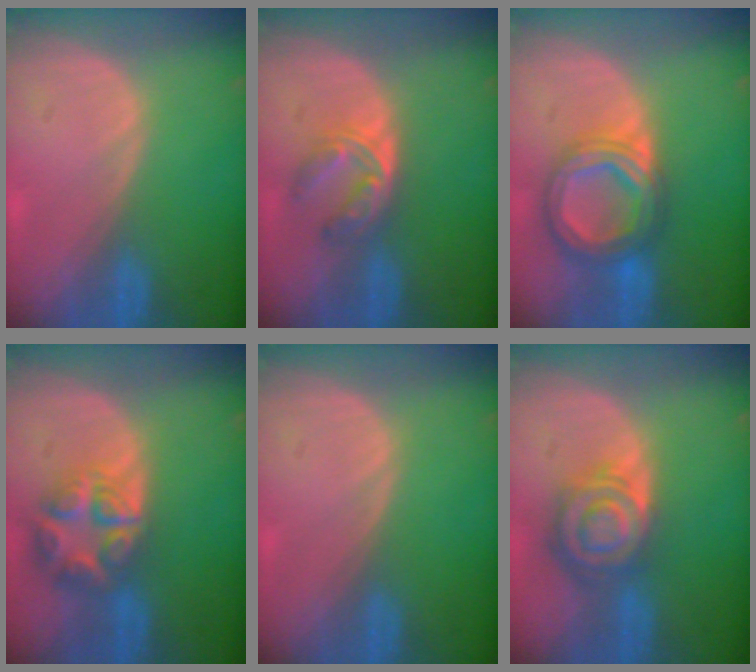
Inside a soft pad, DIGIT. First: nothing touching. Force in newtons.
{"total": 5.9, "press": 4.7, "slide": 3.6}
{"total": 8.5, "press": 8.5, "slide": 0.7}
{"total": 7.9, "press": 6.9, "slide": 3.9}
{"total": 0.0}
{"total": 8.4, "press": 7.2, "slide": 4.3}